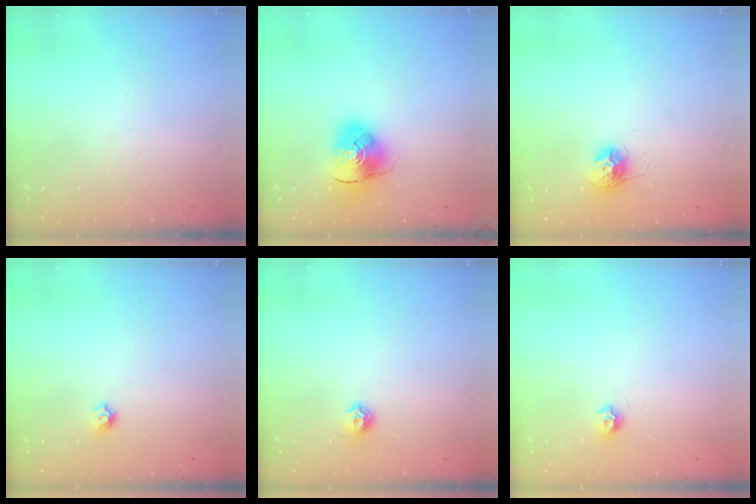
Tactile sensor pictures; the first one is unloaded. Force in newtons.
{"total": 9.8, "press": 9.7, "slide": 1.6}
{"total": 10.7, "press": 10.7, "slide": 0.7}
{"total": 5.7, "press": 5.6, "slide": 0.7}
{"total": 6.8, "press": 6.7, "slide": 1.1}
{"total": 7.2, "press": 7.2, "slide": 0.4}